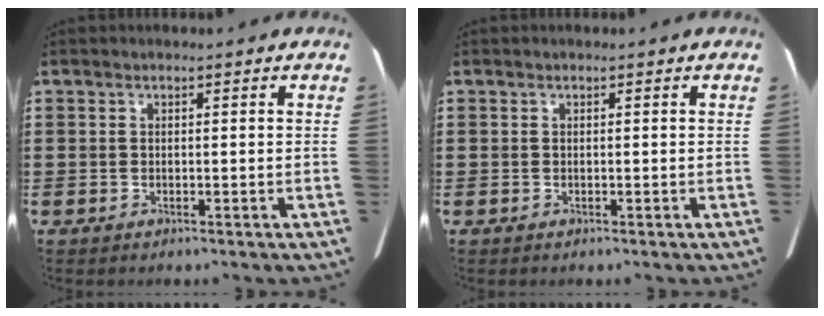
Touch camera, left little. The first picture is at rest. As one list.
[{"total": 0.0}]